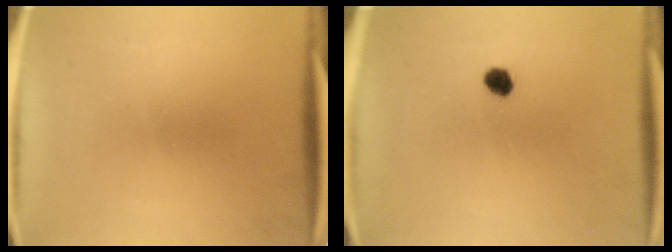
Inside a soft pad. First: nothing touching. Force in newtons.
{"total": 2.5}